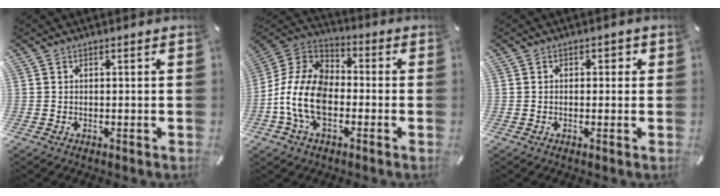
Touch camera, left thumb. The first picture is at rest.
{"total": 13.9, "force": [-4.1, 9.1, 9.6], "torque": [-0.225, 0.009, -0.079]}
{"total": 1.4, "force": [-0.3, 1.1, 0.8], "torque": [-0.008, 0.003, -0.009]}